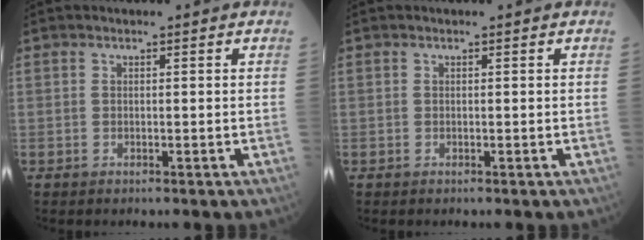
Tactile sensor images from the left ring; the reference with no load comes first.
{"total": 0.0}